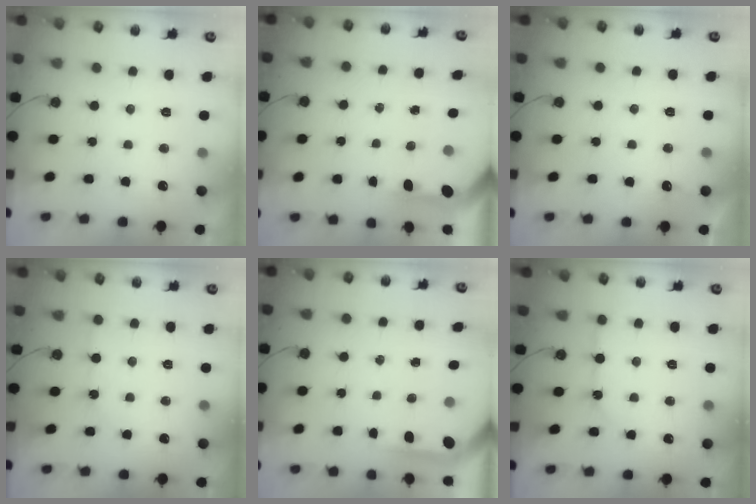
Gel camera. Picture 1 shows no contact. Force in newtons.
{"total": 3.5, "press": 3.4, "slide": 0.3}
{"total": 3.2, "press": 3.2, "slide": 0.4}
{"total": 2.7, "press": 2.7, "slide": 0.4}
{"total": 3.6, "press": 3.6, "slide": 0.4}
{"total": 5.7, "press": 5.7, "slide": 0.6}